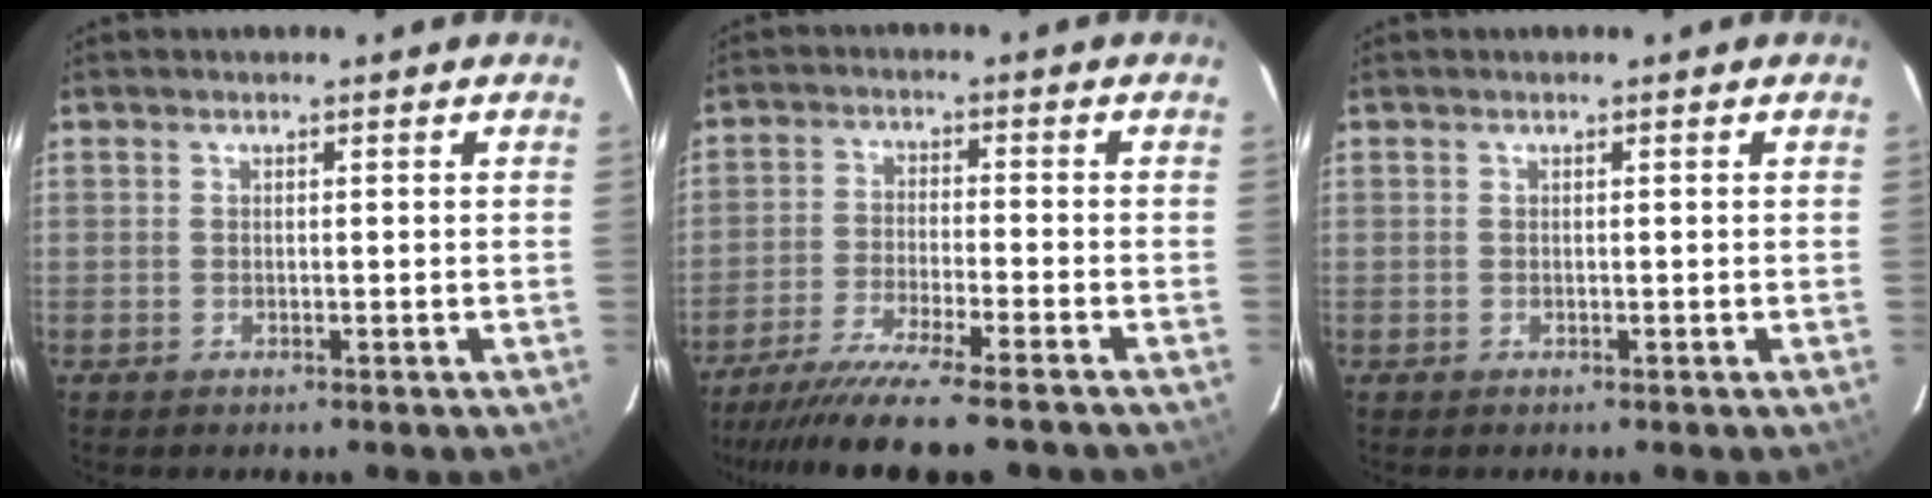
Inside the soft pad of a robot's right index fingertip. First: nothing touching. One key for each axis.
{"total": 14.7, "fx": -12.6, "fy": 0.6, "fz": 7.5, "tx": -0.160, "ty": -0.039, "tz": -0.209}
{"total": 0.0}